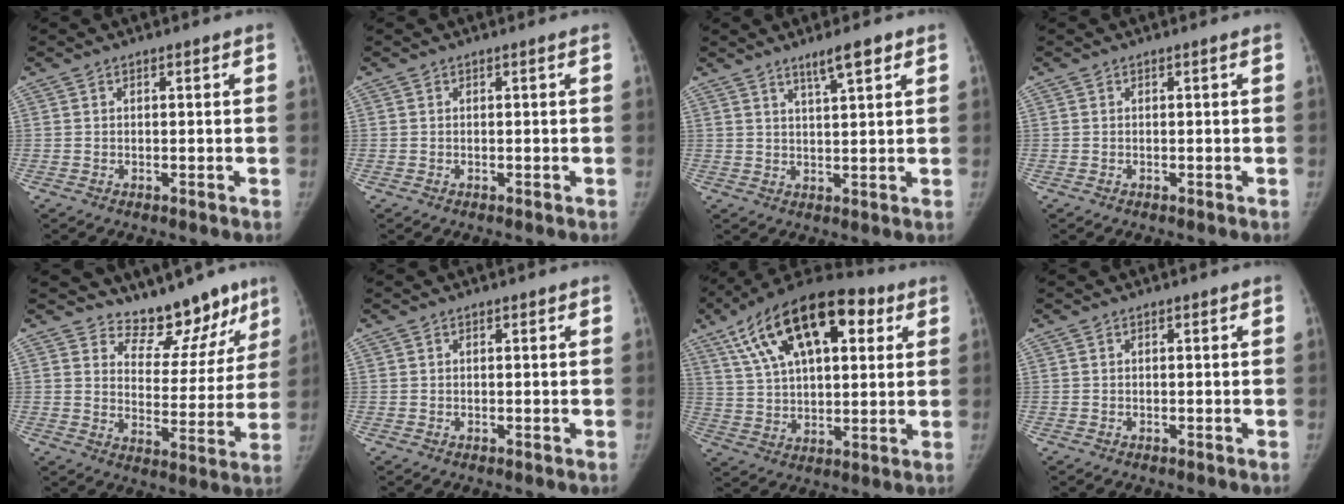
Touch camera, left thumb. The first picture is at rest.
{"total": 0.0}
{"total": 5.1, "force": [3.4, 0.8, 3.7], "torque": [-0.056, -0.018, 0.058]}
{"total": 0.0}
{"total": 13.1, "force": [11.3, 5.8, 3.4], "torque": [0.005, -0.091, 0.156]}
{"total": 0.7, "force": [0.5, 0.4, 0.3], "torque": [0.001, -0.001, 0.003]}
{"total": 24.7, "force": [11.0, 12.1, 18.5], "torque": [-0.301, 0.007, 0.185]}
{"total": 0.0}